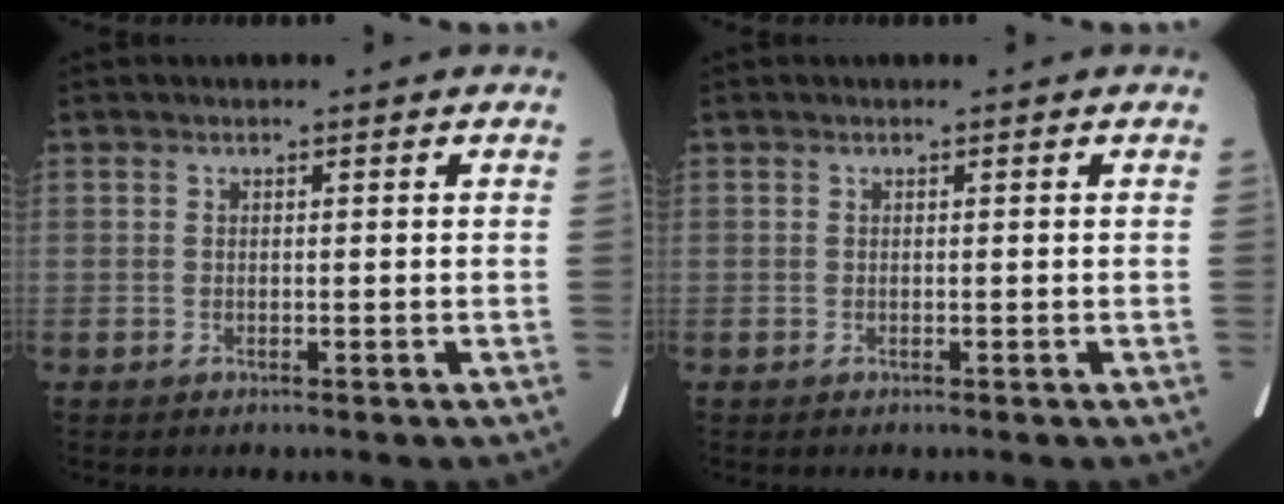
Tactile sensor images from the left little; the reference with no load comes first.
{"total": 0.0}